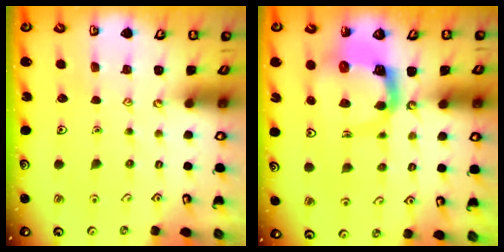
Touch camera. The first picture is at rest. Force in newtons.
{"total": 7.9, "press": 7.9, "slide": 1.1}